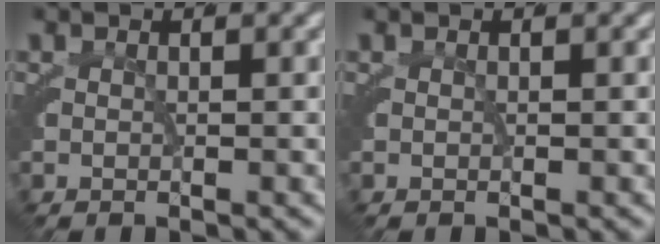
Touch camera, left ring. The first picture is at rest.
{"total": 0.0}